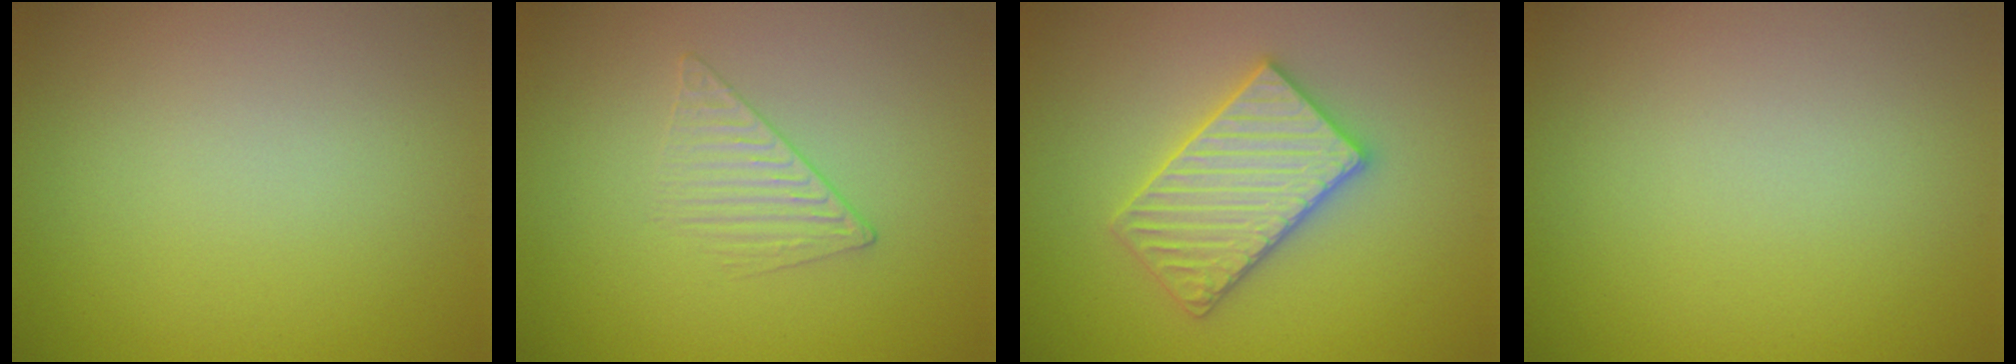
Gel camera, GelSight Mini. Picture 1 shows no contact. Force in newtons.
{"total": 1.5, "press": 0.7, "slide": 1.3}
{"total": 4.1, "press": 4.0, "slide": 0.7}
{"total": 0.0}